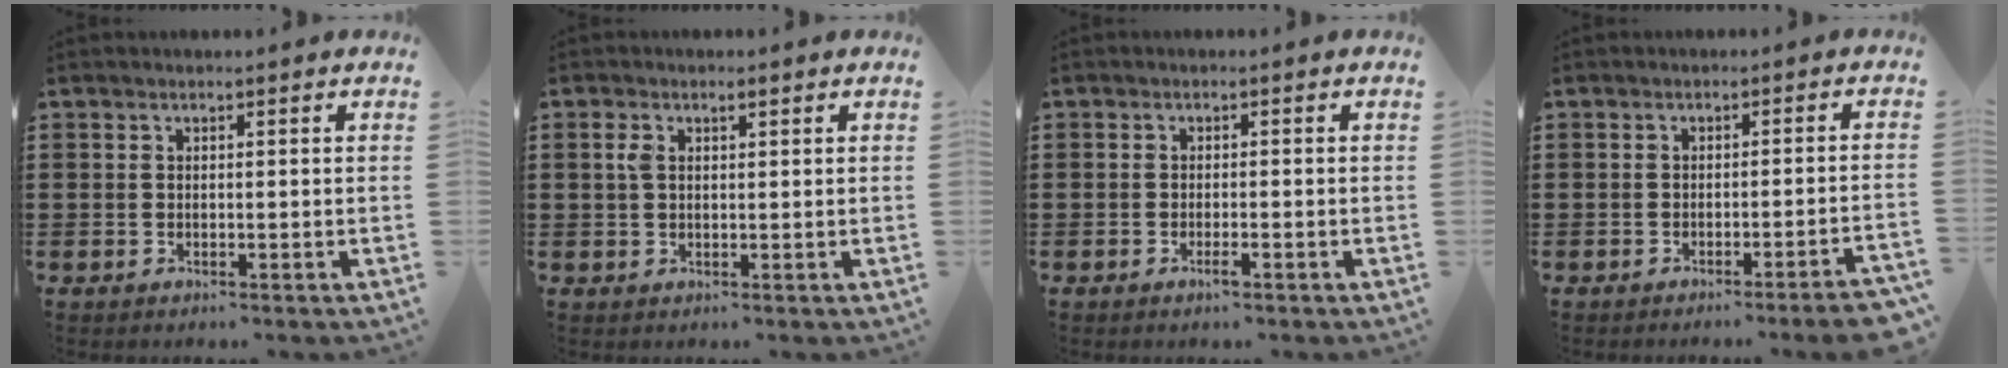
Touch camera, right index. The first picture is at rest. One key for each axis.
{"total": 2.3, "fx": 0.7, "fy": 1.0, "fz": 1.9, "tx": -0.041, "ty": 0.008, "tz": 0.011}
{"total": 1.3, "fx": -0.8, "fy": 0.1, "fz": 1.0, "tx": -0.018, "ty": -0.005, "tz": -0.013}
{"total": 2.7, "fx": -2.1, "fy": -0.5, "fz": 1.6, "tx": -0.027, "ty": -0.008, "tz": -0.041}